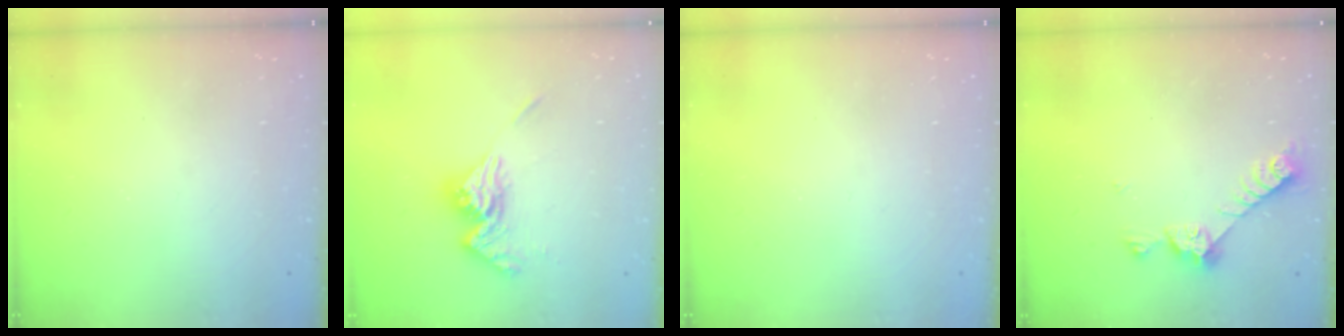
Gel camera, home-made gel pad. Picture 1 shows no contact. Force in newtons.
{"total": 12.3, "press": 12.3, "slide": 1.3}
{"total": 0.0}
{"total": 7.3, "press": 7.3, "slide": 0.6}